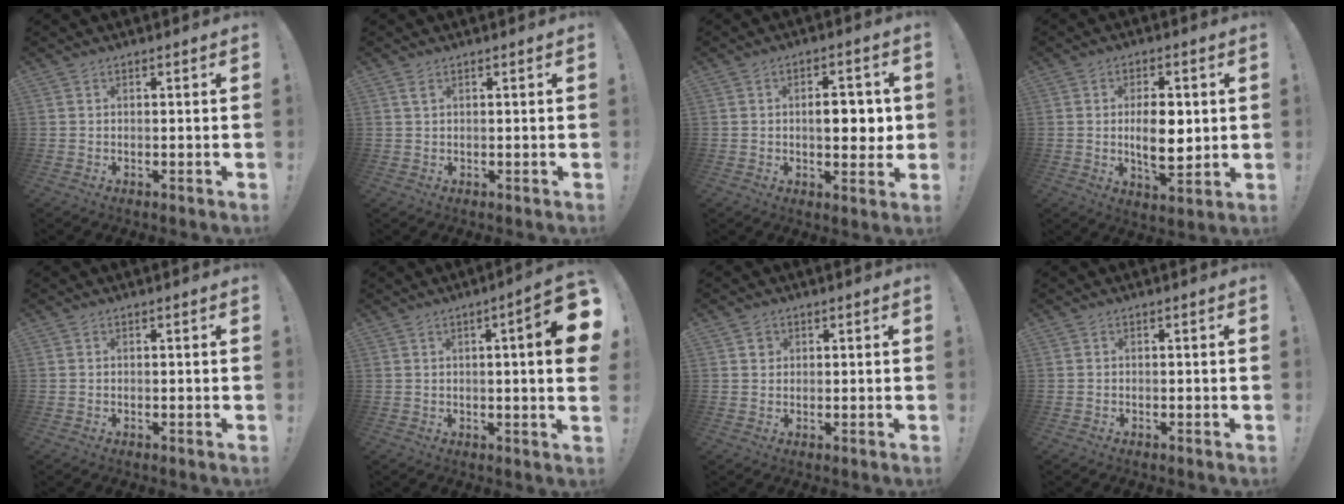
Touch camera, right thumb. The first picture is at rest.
{"total": 1.7, "force": [0.9, 0.5, 1.3], "torque": [-0.022, -0.001, 0.014]}
{"total": 7.0, "force": [0.2, 3.4, 6.1], "torque": [-0.081, 0.001, -0.002]}
{"total": 10.5, "force": [0.5, 5.2, 9.1], "torque": [-0.142, -0.011, 0.003]}
{"total": 0.0}
{"total": 9.5, "force": [1.4, 0.5, 9.4], "torque": [-0.127, -0.012, 0.020]}
{"total": 2.0, "force": [0.7, 1.8, 0.5], "torque": [0.003, -0.001, 0.010]}
{"total": 0.5, "force": [-0.5, 0.1, -0.1], "torque": [0.002, 0.000, -0.009]}